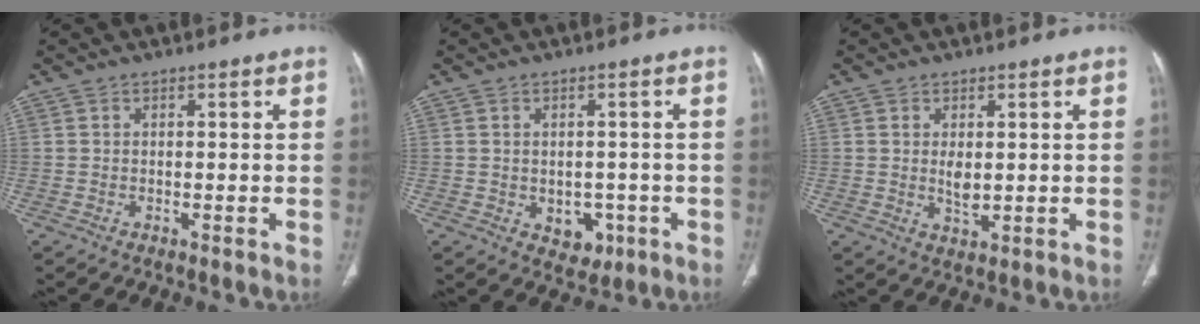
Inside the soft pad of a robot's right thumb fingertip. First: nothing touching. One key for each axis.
{"total": 4.9, "fx": -1.4, "fy": 3.8, "fz": 2.9, "tx": -0.016, "ty": 0.009, "tz": -0.005}
{"total": 3.2, "fx": 0.4, "fy": 1.6, "fz": 2.7, "tx": -0.047, "ty": -0.010, "tz": 0.013}